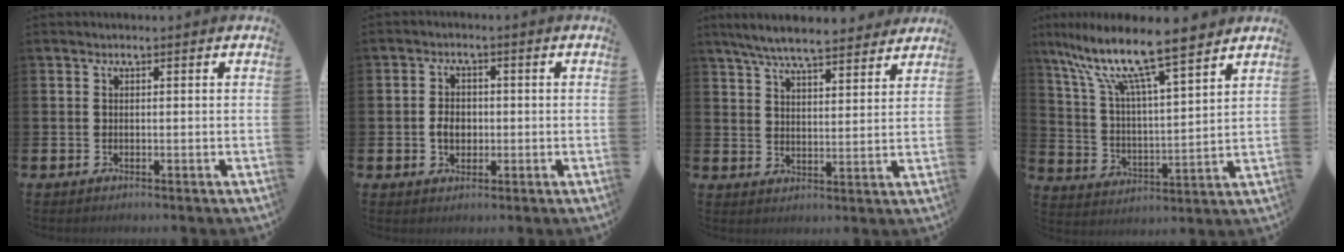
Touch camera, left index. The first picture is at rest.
{"total": 3.1, "force": [-0.4, 2.3, 1.9], "torque": [-0.023, 0.001, -0.013]}
{"total": 7.2, "force": [6.8, 1.0, 2.3], "torque": [-0.061, -0.035, 0.120]}
{"total": 12.4, "force": [10.3, 1.7, 6.7], "torque": [-0.164, -0.058, 0.173]}